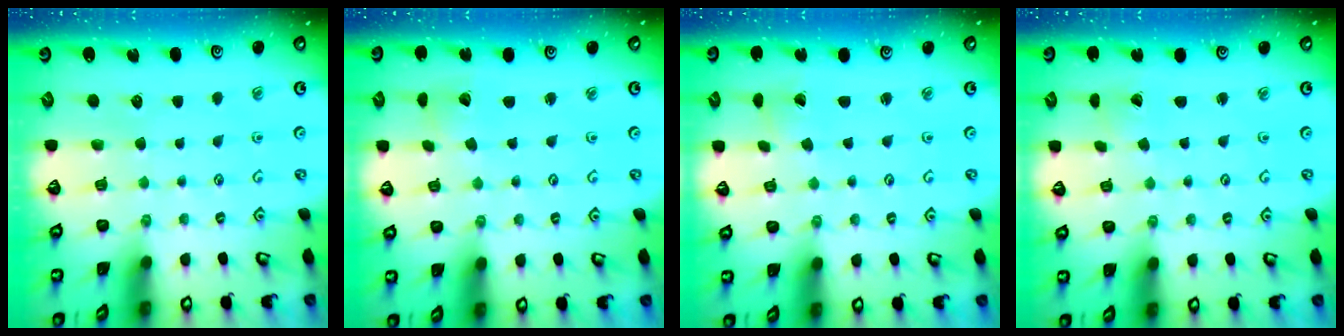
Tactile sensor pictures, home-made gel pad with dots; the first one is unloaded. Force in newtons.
{"total": 2.3, "press": 2.3, "slide": 0.3}
{"total": 0.7, "press": 0.7, "slide": 0.0}
{"total": 1.5, "press": 1.5, "slide": 0.1}